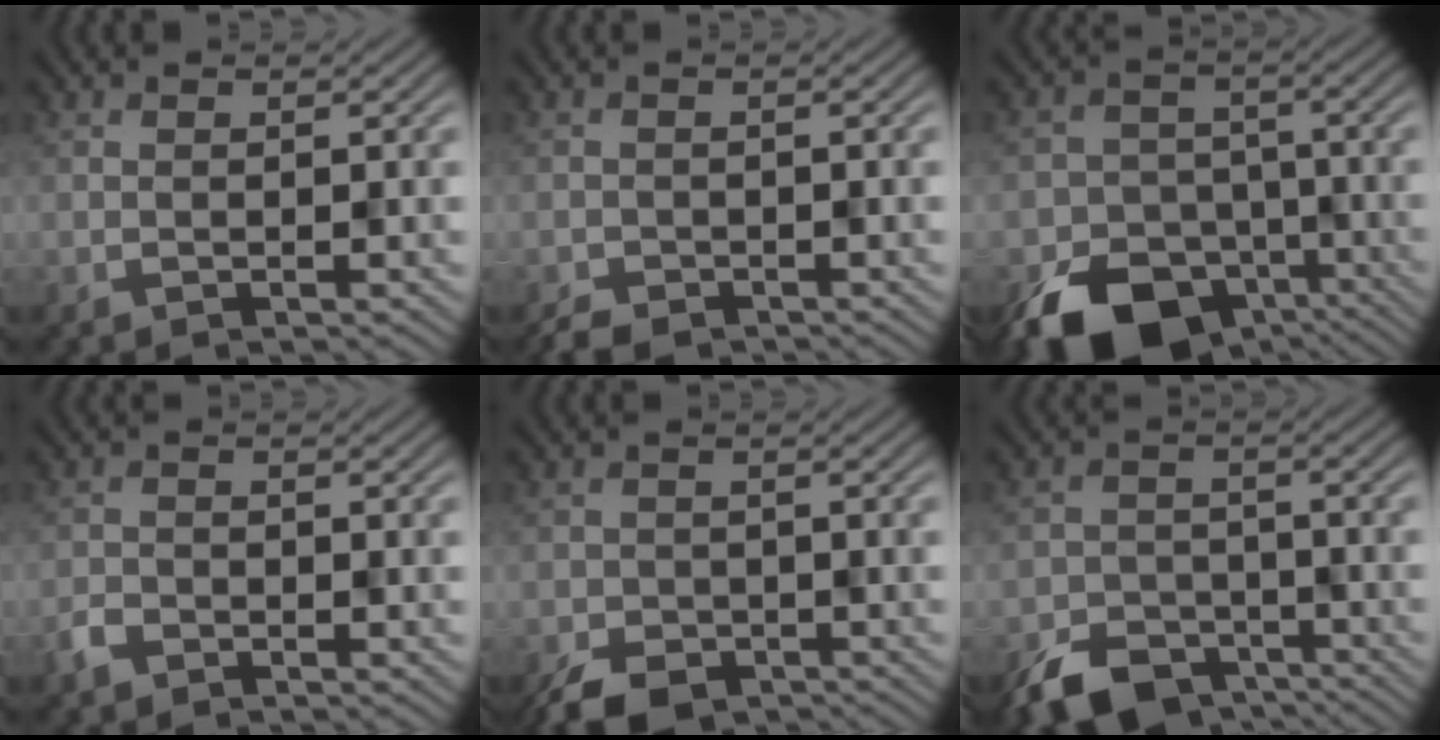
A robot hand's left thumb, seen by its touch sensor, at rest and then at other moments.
{"total": 2.5, "force": [-2.3, 0.9, 0.4], "torque": [-0.009, -0.013, -0.036]}
{"total": 12.7, "force": [-8.3, 7.9, 5.5], "torque": [-0.106, -0.038, -0.123]}
{"total": 1.7, "force": [-1.5, 0.7, -0.1], "torque": [-0.001, -0.007, -0.031]}
{"total": 4.9, "force": [-3.7, 2.5, 1.9], "torque": [-0.035, -0.018, -0.063]}
{"total": 7.6, "force": [-5.9, 3.9, 2.8], "torque": [-0.049, -0.021, -0.095]}